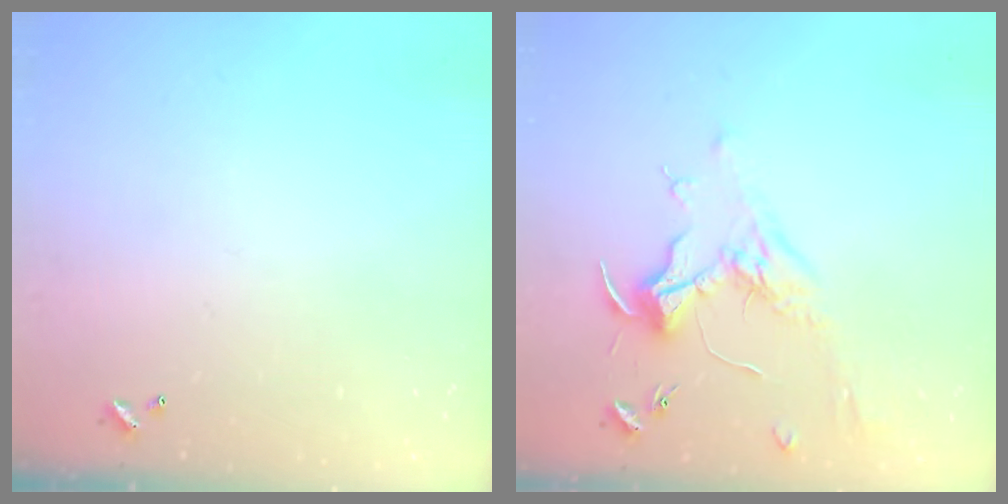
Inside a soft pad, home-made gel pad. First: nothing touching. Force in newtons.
{"total": 2.0, "press": 1.9, "slide": 0.7}